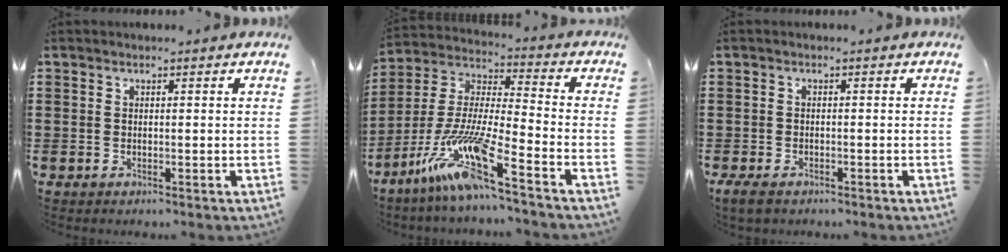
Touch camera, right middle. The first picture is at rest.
{"total": 13.9, "force": [-9.8, 0.6, 9.8], "torque": [-0.213, -0.012, -0.195]}
{"total": 1.6, "force": [-1.2, 0.7, 0.8], "torque": [-0.024, -0.002, -0.027]}